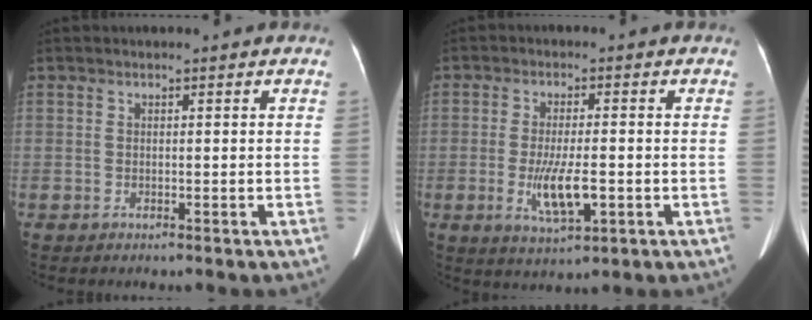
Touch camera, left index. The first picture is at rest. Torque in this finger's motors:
{"motor_torque": [1.23, 0.37, 0.69, 0.17]}